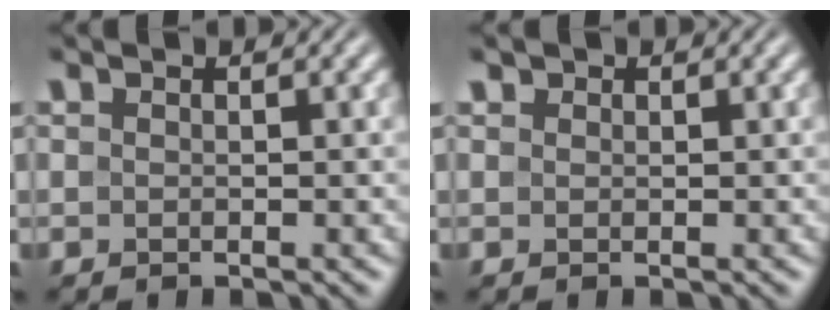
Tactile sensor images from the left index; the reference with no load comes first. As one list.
[{"total": 0.7, "force": [0.5, 0.5, 0.1], "torque": [0.000, -0.001, 0.004]}]